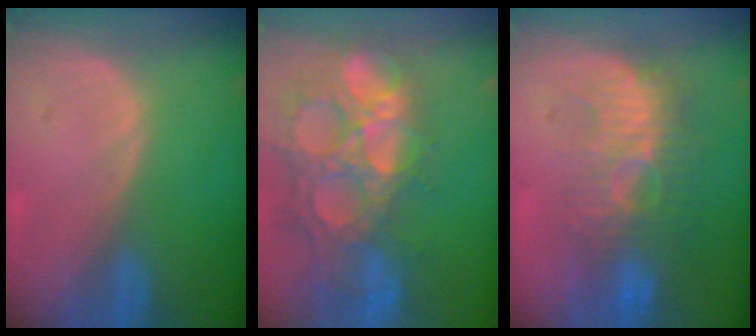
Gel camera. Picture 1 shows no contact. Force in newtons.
{"total": 14.8, "press": 12.2, "slide": 8.3}
{"total": 9.3, "press": 8.8, "slide": 2.9}